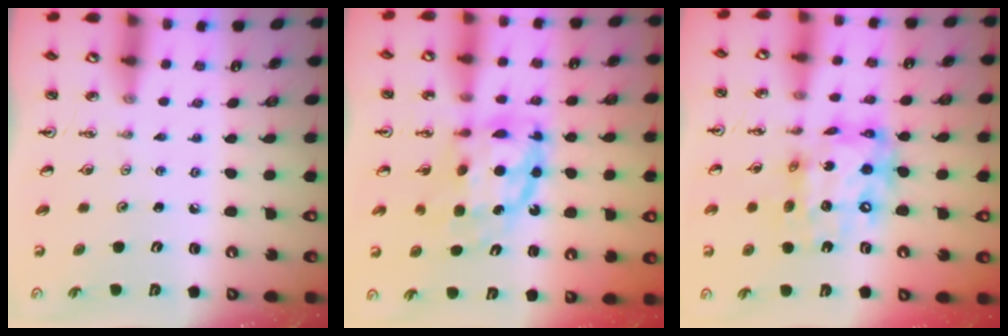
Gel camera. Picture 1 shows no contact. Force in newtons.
{"total": 11.6, "press": 11.6, "slide": 1.1}
{"total": 15.1, "press": 15.1, "slide": 0.9}